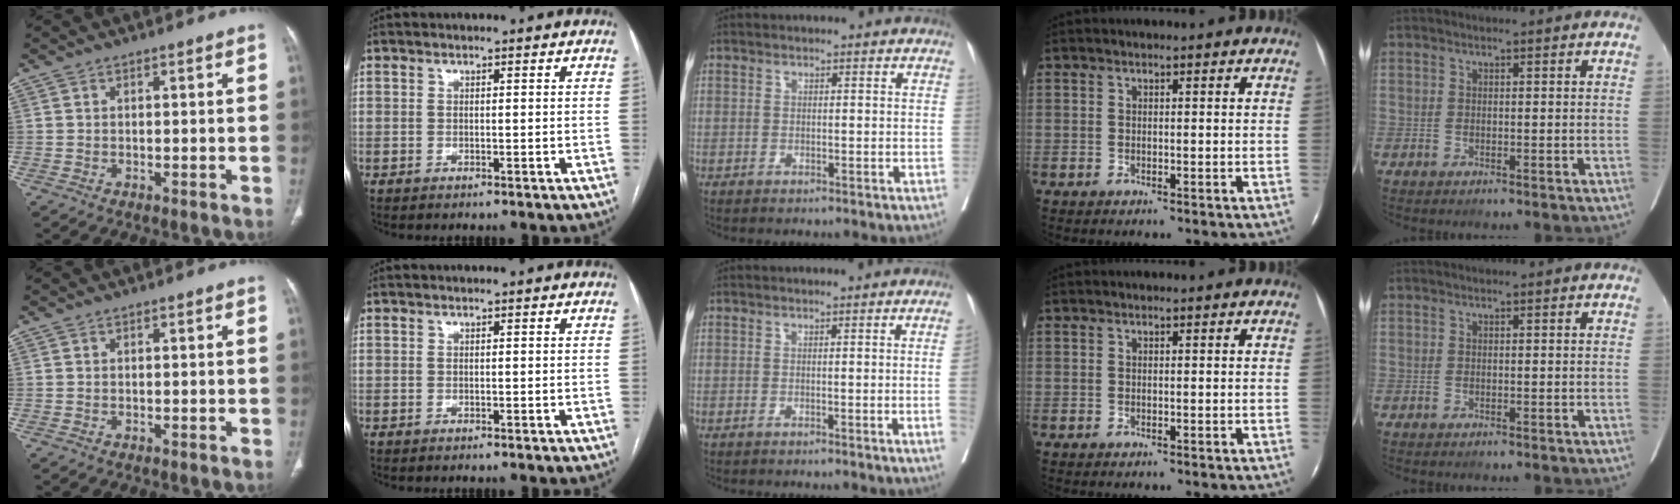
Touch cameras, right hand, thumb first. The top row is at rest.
{"middle": {"total": 2.5, "force": [-0.3, -1.1, 2.2], "torque": [-0.026, -0.002, -0.003]}}